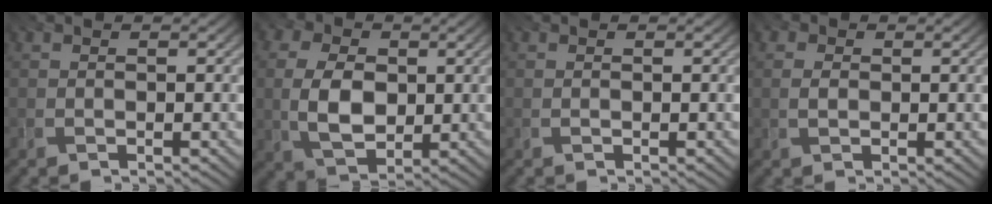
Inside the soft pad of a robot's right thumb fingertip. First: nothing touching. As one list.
[{"total": 8.5, "force": [-0.1, 5.7, 6.3], "torque": [-0.151, 0.001, -0.010]}, {"total": 0.0}, {"total": 2.3, "force": [0.4, 1.8, 1.4], "torque": [-0.032, 0.004, -0.002]}]